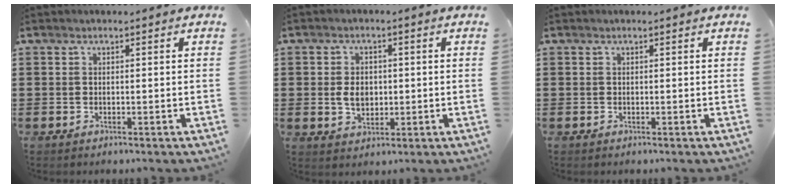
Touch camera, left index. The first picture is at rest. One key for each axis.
{"total": 4.2, "fx": 0.1, "fy": 2.9, "fz": 3.1, "tx": -0.056, "ty": 0.005, "tz": -0.001}
{"total": 0.0}